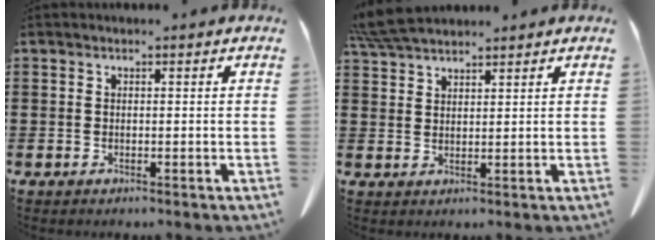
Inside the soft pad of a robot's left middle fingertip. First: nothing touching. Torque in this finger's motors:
{"motor_torque": [1.90, 0.24, 0.15, 0.10]}